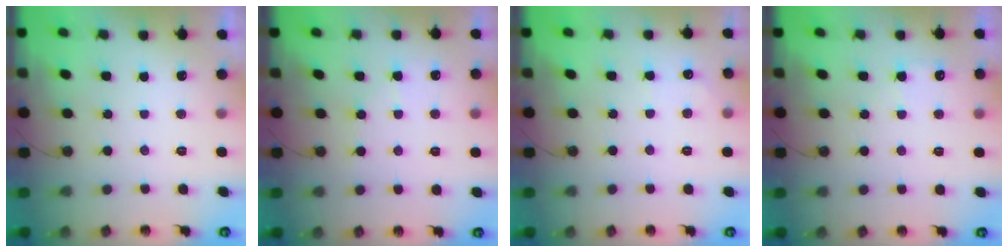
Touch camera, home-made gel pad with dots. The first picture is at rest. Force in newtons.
{"total": 3.8, "press": 3.8, "slide": 0.6}
{"total": 3.9, "press": 3.8, "slide": 0.6}
{"total": 4.7, "press": 4.6, "slide": 0.6}